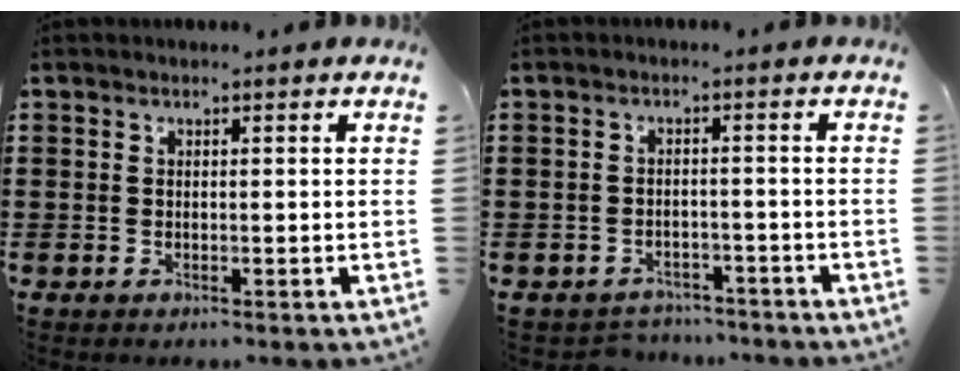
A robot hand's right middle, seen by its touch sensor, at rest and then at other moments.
{"total": 2.7, "force": [-2.6, 0.6, -0.2], "torque": [-0.004, 0.000, -0.058]}